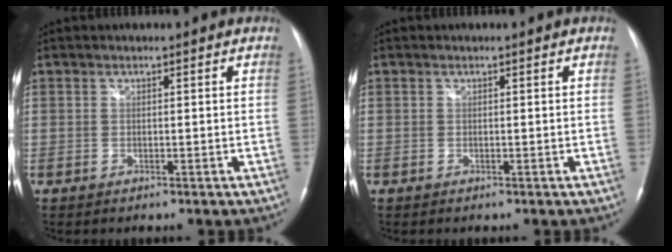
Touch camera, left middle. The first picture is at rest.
{"total": 0.0}